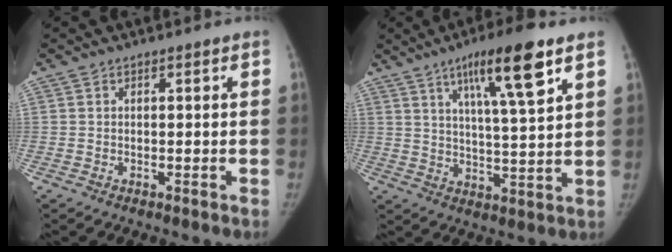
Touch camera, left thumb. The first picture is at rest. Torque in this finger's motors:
{"motor_torque": [0.07, 0.09, 1.00, -0.73, 0.38]}